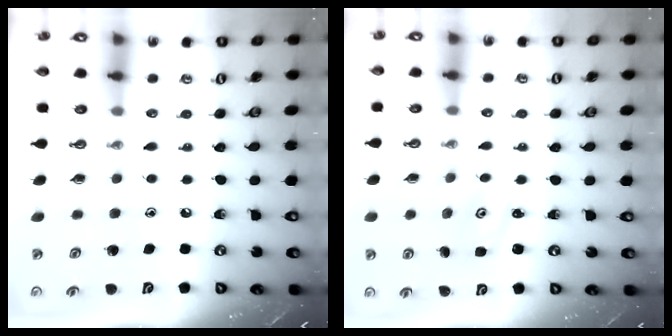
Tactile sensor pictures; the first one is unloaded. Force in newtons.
{"total": 2.0, "press": 2.0, "slide": 0.2}